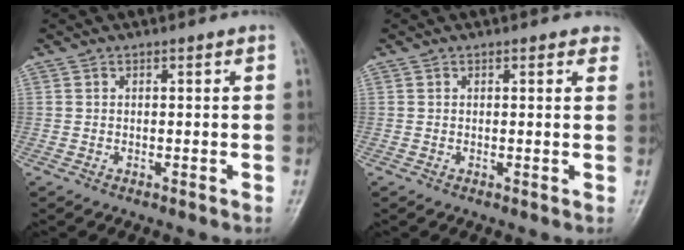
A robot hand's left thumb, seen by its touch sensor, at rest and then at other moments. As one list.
[{"total": 2.1, "force": [1.4, 1.0, 1.2], "torque": [0.004, 0.000, 0.008]}]